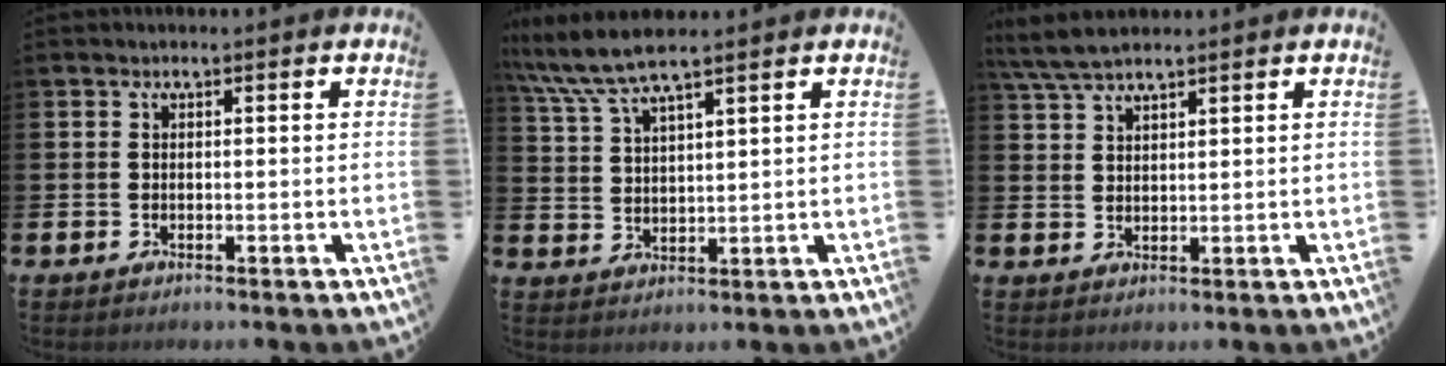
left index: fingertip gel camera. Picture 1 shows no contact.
{"total": 6.5, "force": [5.8, 0.8, 2.9], "torque": [-0.081, -0.016, 0.104]}
{"total": 4.8, "force": [4.2, 0.9, 2.1], "torque": [-0.057, -0.006, 0.079]}